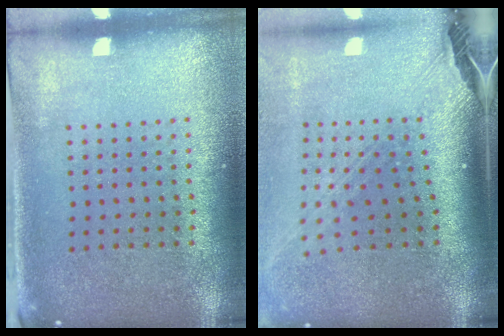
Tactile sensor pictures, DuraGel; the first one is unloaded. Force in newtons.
{"total": 2.9, "press": 2.1, "slide": 2.0}